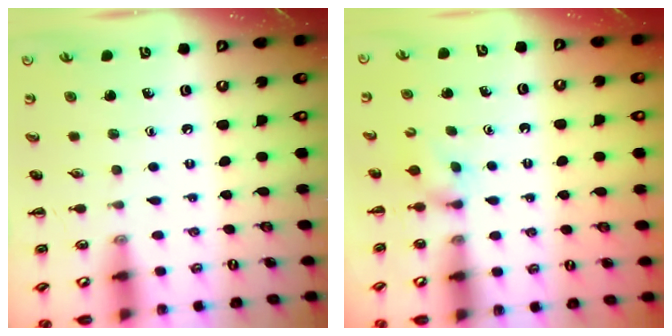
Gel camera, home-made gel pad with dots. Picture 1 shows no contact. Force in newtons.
{"total": 2.9, "press": 2.7, "slide": 1.1}